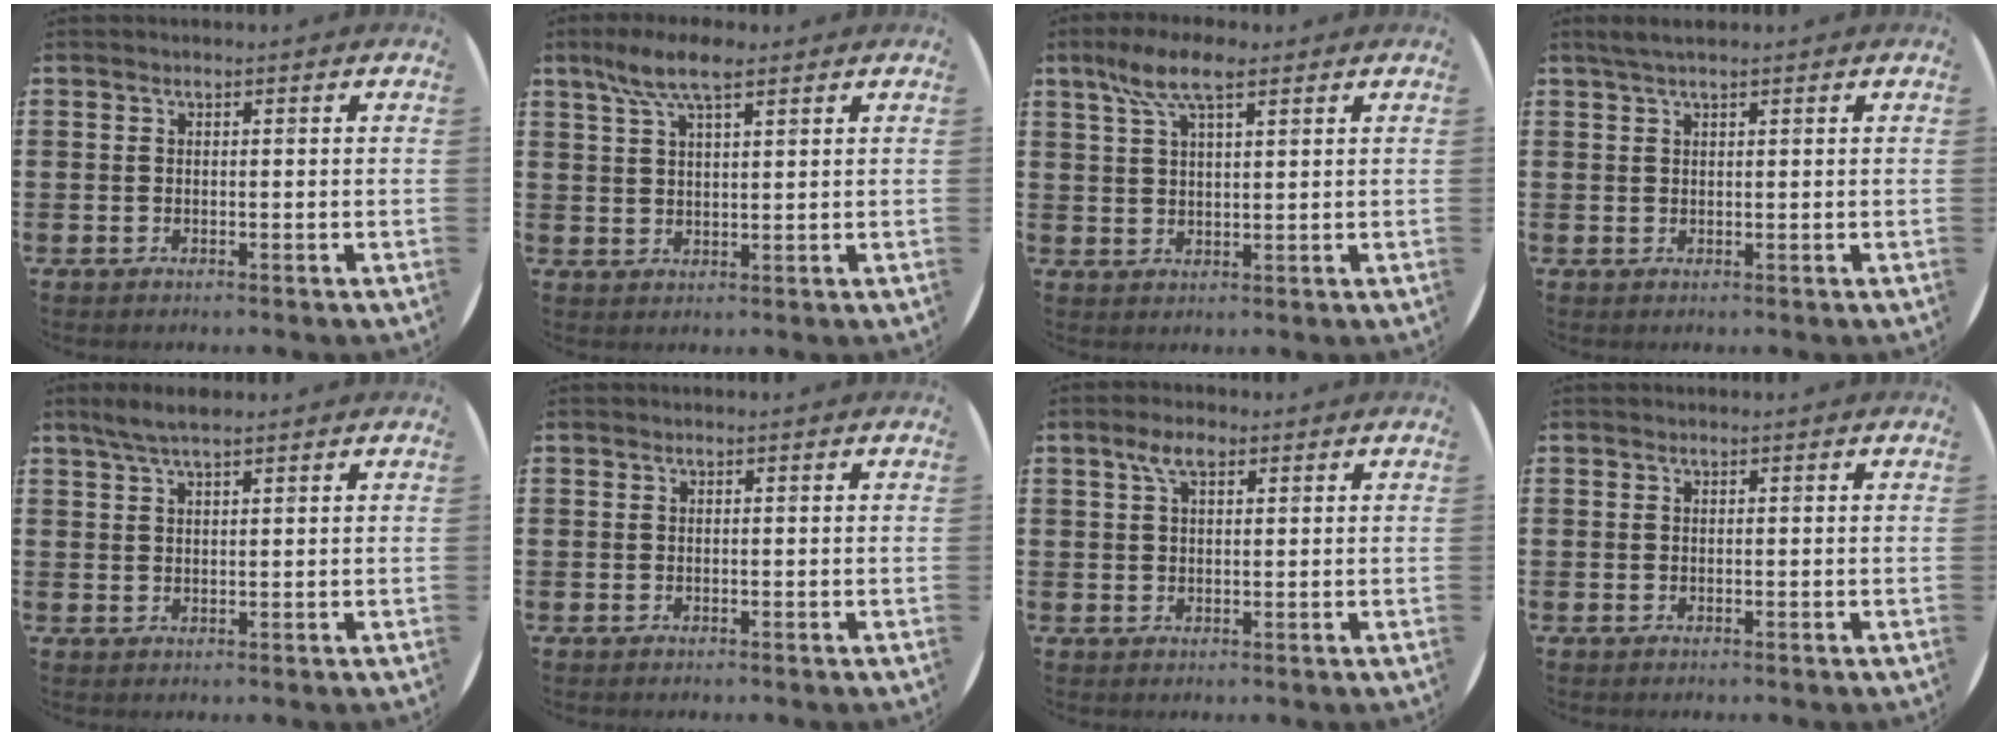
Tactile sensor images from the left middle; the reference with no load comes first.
{"total": 6.8, "force": [4.5, 2.0, 4.6], "torque": [-0.093, 0.002, 0.079]}
{"total": 7.3, "force": [4.5, 2.3, 5.2], "torque": [-0.105, 0.006, 0.078]}
{"total": 1.7, "force": [1.3, 0.1, 1.0], "torque": [-0.021, 0.003, 0.024]}
{"total": 3.3, "force": [2.6, 0.5, 1.9], "torque": [-0.042, 0.004, 0.047]}
{"total": 0.0}
{"total": 4.0, "force": [2.3, 1.7, 2.7], "torque": [-0.052, 0.006, 0.039]}
{"total": 0.0}